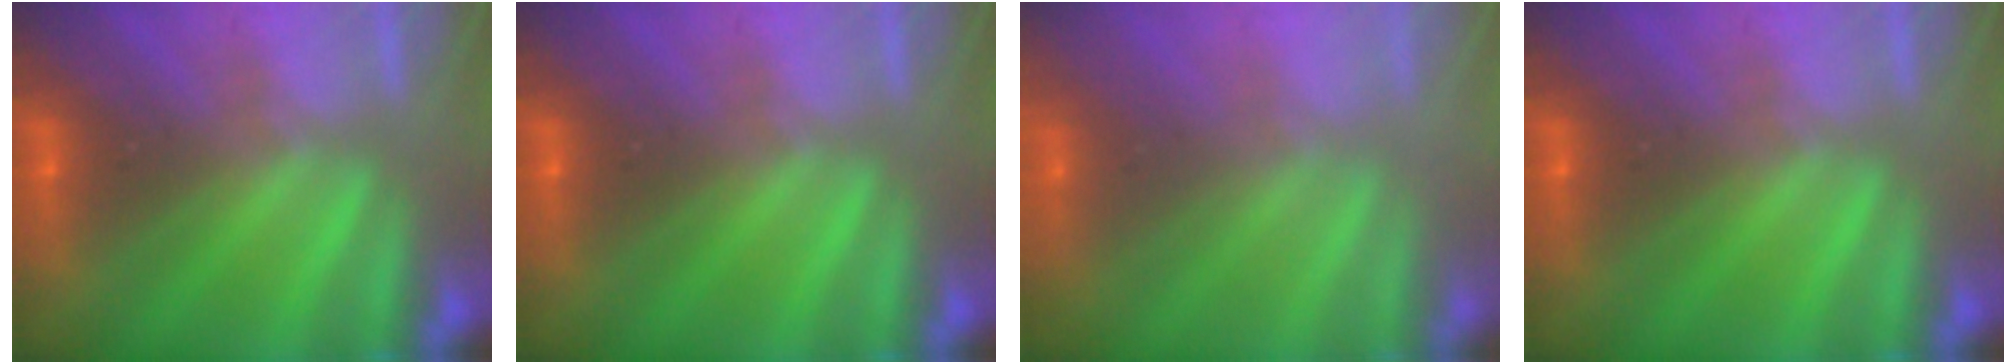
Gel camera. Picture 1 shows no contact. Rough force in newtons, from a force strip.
{"total": 0.0}
{"total": 9.6}
{"total": 0.0}